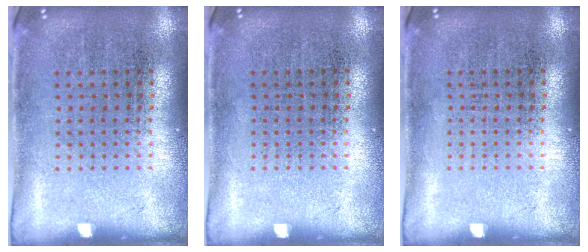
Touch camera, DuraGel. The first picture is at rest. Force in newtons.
{"total": 0.0}
{"total": 0.0}